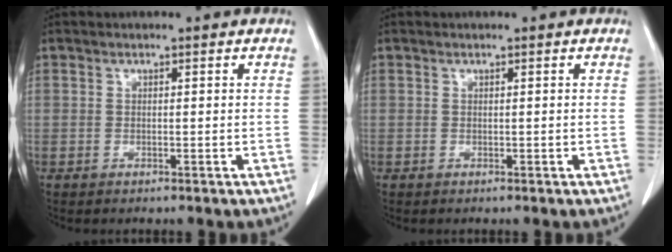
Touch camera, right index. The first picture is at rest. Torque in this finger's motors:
{"motor_torque": [0.00, 0.00, 0.00, 0.00]}